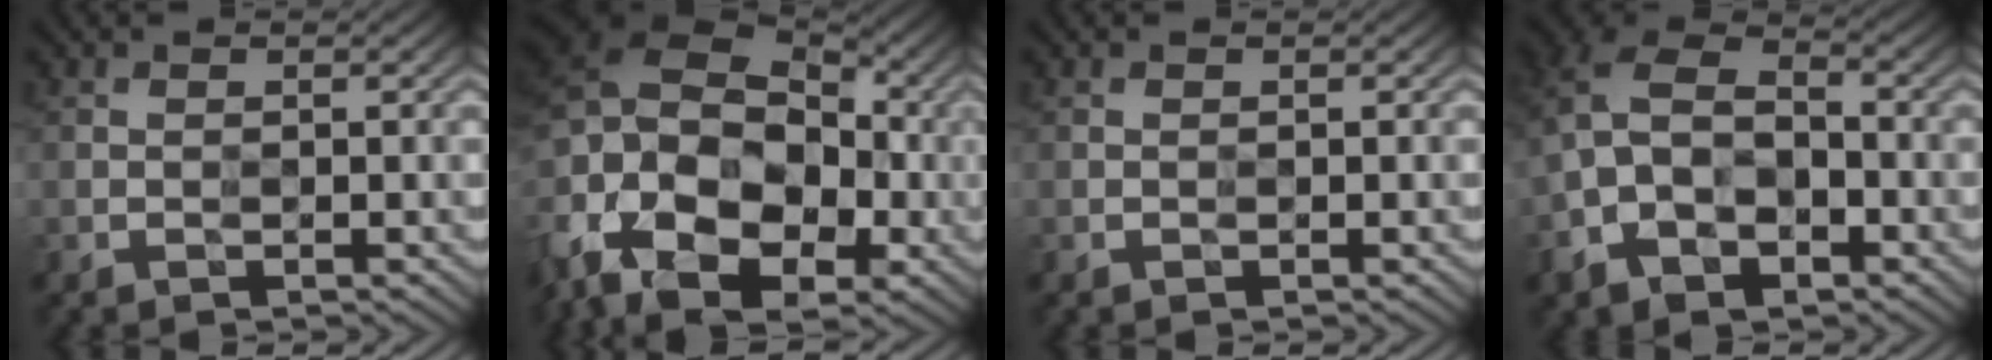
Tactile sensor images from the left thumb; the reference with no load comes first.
{"total": 19.2, "force": [-5.2, 14.2, 11.8], "torque": [-0.274, -0.018, -0.087]}
{"total": 0.0}
{"total": 10.7, "force": [-3.0, 6.8, 7.6], "torque": [-0.181, 0.000, -0.066]}